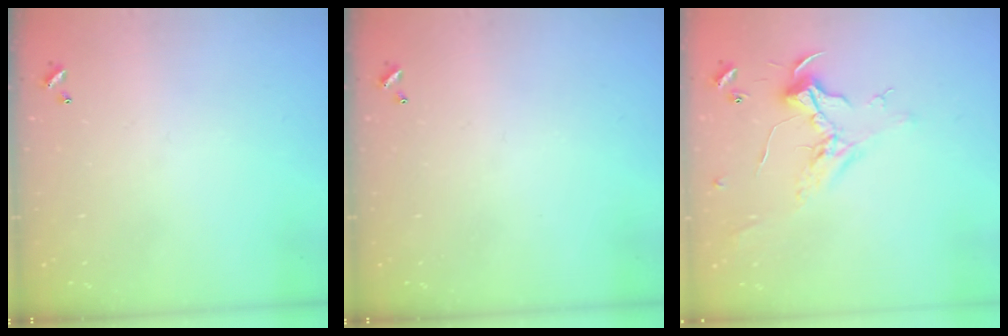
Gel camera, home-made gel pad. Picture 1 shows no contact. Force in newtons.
{"total": 0.0}
{"total": 0.9, "press": 0.8, "slide": 0.4}